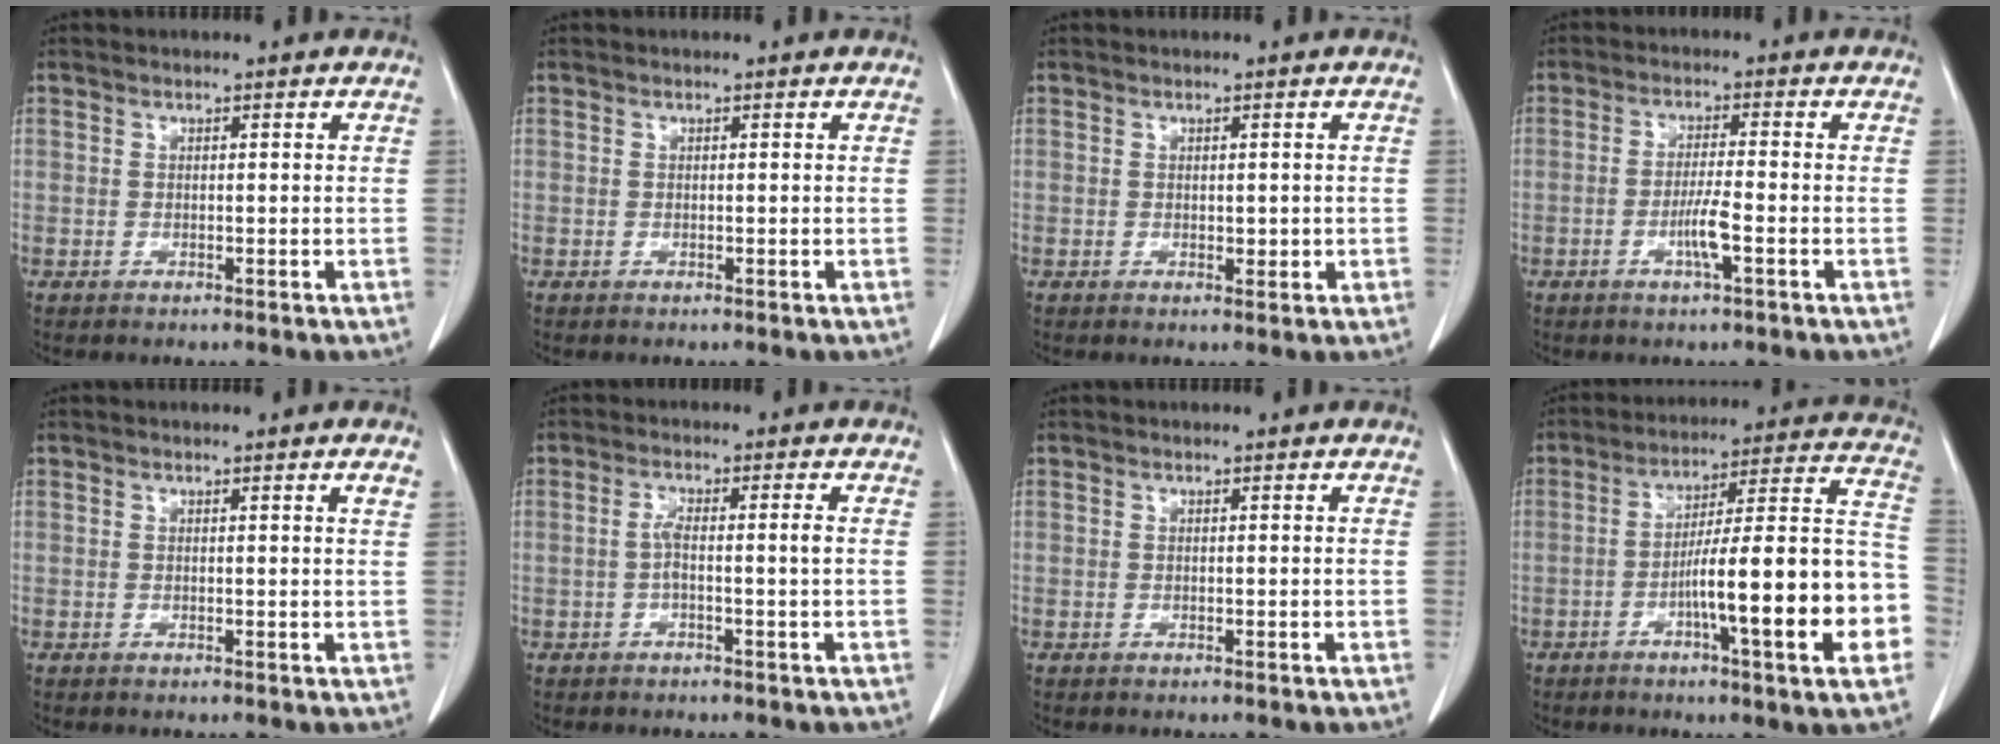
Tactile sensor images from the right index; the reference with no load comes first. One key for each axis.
{"total": 0.0}
{"total": 1.4, "fx": 0.0, "fy": 0.9, "fz": 1.2, "tx": -0.013, "ty": -0.002, "tz": 0.003}
{"total": 4.2, "fx": -1.5, "fy": 0.0, "fz": 3.9, "tx": -0.074, "ty": -0.005, "tz": -0.030}
{"total": 1.0, "fx": 0.6, "fy": -0.3, "fz": 0.7, "tx": -0.014, "ty": -0.005, "tz": 0.007}
{"total": 2.9, "fx": -0.4, "fy": 0.0, "fz": 2.9, "tx": -0.054, "ty": 0.006, "tz": -0.007}
{"total": 0.0}
{"total": 18.9, "fx": -5.8, "fy": 1.0, "fz": 18.0, "tx": -0.217, "ty": 0.020, "tz": -0.083}